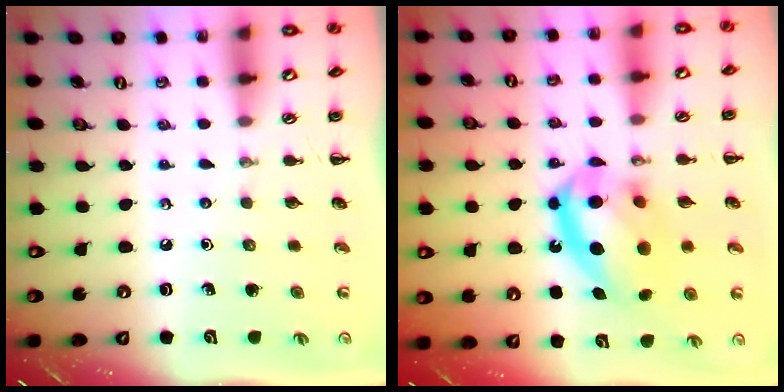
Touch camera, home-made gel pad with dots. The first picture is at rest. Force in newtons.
{"total": 16.8, "press": 16.3, "slide": 3.9}